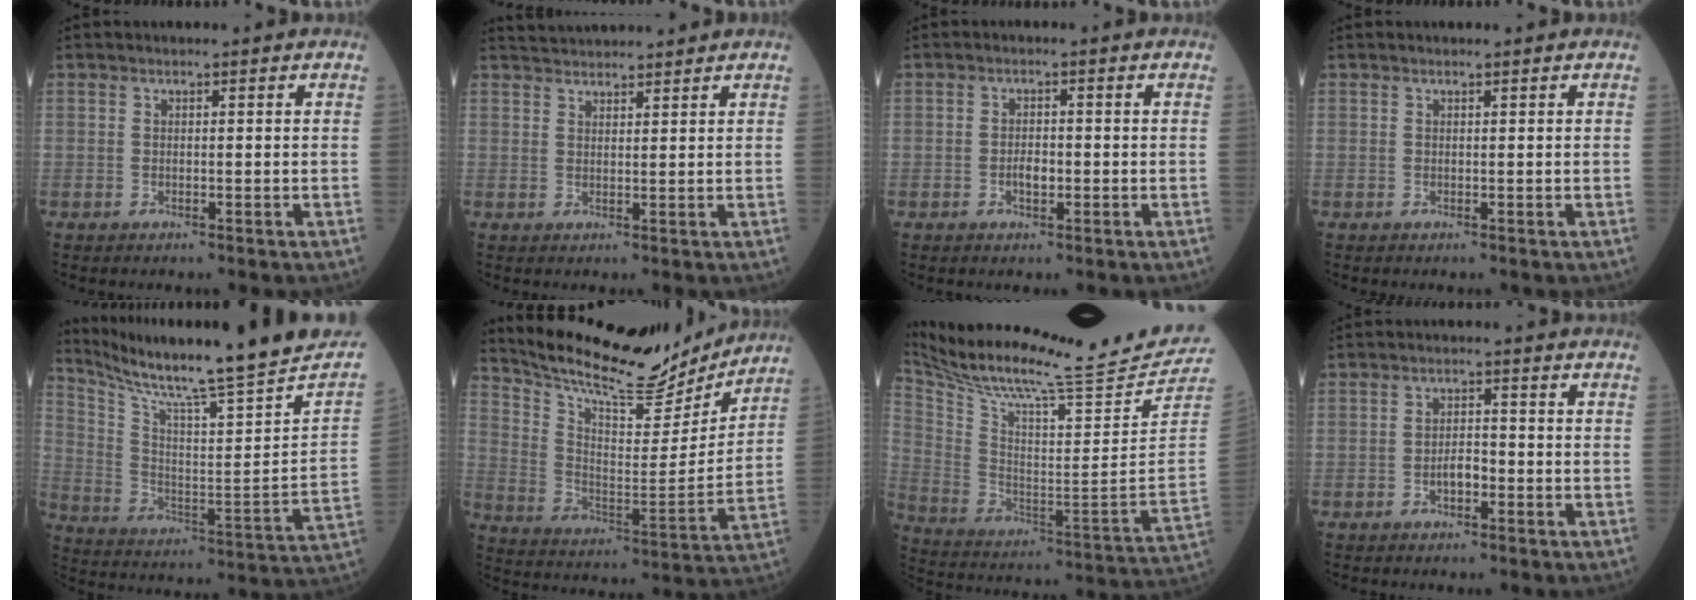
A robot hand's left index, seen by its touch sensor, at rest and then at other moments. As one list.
[{"total": 4.9, "force": [4.8, 0.3, 0.9], "torque": [-0.019, 0.032, 0.079]}, {"total": 2.1, "force": [-0.8, 0.9, 1.7], "torque": [-0.030, 0.000, -0.013]}, {"total": 0.0}, {"total": 22.1, "force": [19.2, -1.7, 10.8], "torque": [-0.186, -0.078, 0.282]}, {"total": 18.8, "force": [17.5, 3.3, 6.1], "torque": [-0.119, -0.027, 0.273]}, {"total": 26.5, "force": [24.2, -0.8, 10.7], "torque": [-0.207, -0.119, 0.360]}, {"total": 2.6, "force": [-1.3, 1.2, 2.0], "torque": [-0.033, 0.003, -0.024]}]